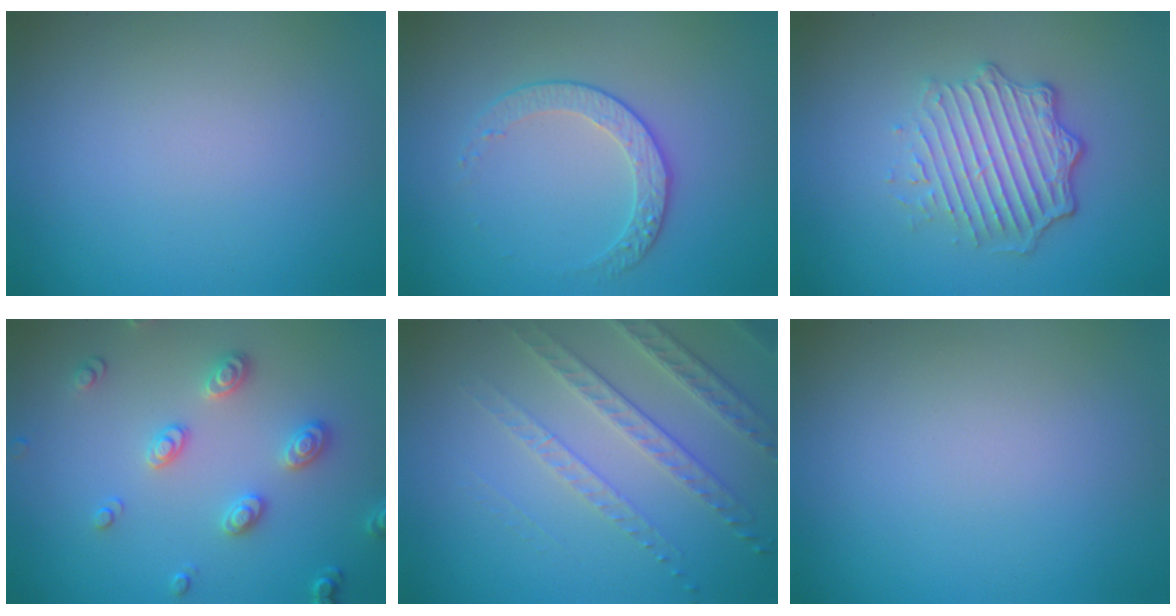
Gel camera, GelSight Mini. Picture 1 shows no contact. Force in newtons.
{"total": 2.2, "press": 1.7, "slide": 1.4}
{"total": 5.2, "press": 3.5, "slide": 3.8}
{"total": 2.9, "press": 2.7, "slide": 1.1}
{"total": 3.5, "press": 3.2, "slide": 1.4}
{"total": 0.0}